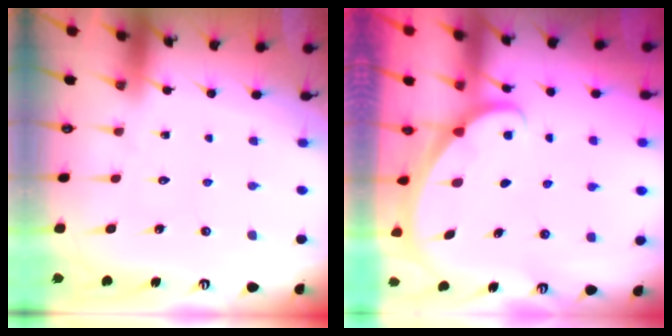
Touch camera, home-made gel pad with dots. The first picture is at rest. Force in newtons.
{"total": 1.6, "press": 1.6, "slide": 0.1}